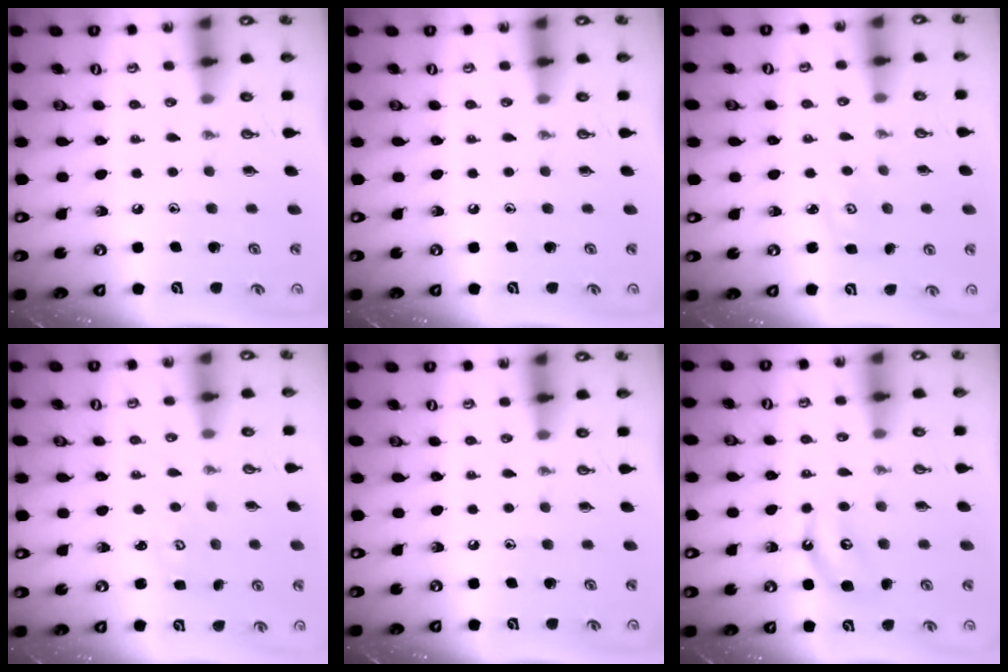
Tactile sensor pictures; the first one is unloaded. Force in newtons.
{"total": 0.0}
{"total": 3.5, "press": 3.4, "slide": 0.4}
{"total": 2.0, "press": 1.9, "slide": 0.2}
{"total": 0.0}
{"total": 5.4, "press": 5.4, "slide": 0.6}